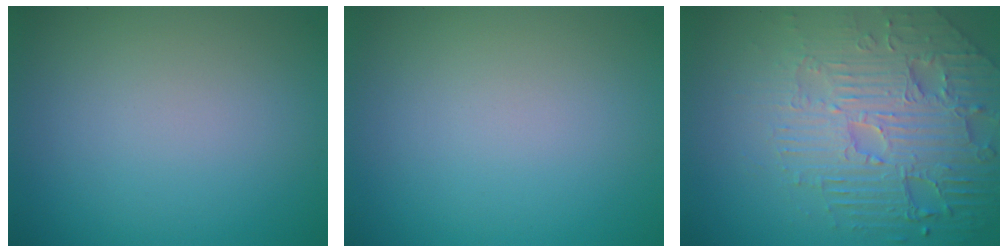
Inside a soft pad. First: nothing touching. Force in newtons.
{"total": 0.0}
{"total": 7.7, "press": 5.7, "slide": 5.2}